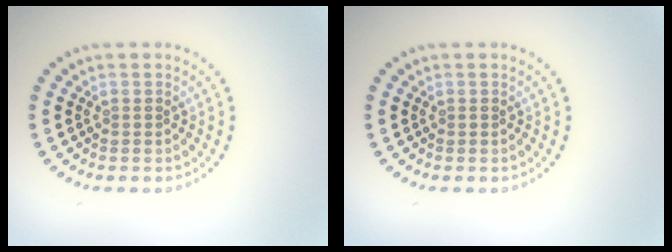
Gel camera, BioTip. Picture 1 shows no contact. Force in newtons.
{"total": 0.0}